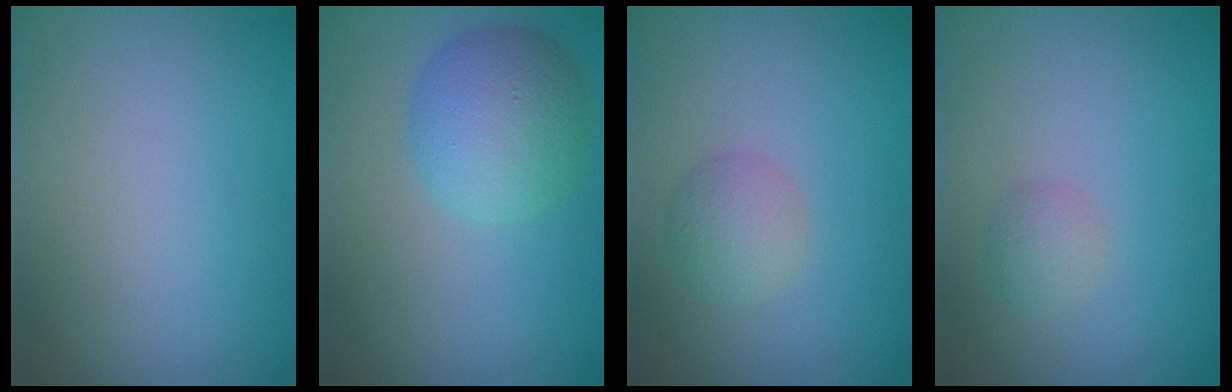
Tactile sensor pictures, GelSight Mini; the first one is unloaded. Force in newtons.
{"total": 5.1, "press": 5.1, "slide": 0.2}
{"total": 2.2, "press": 2.2, "slide": 0.0}
{"total": 1.4, "press": 1.4, "slide": 0.0}